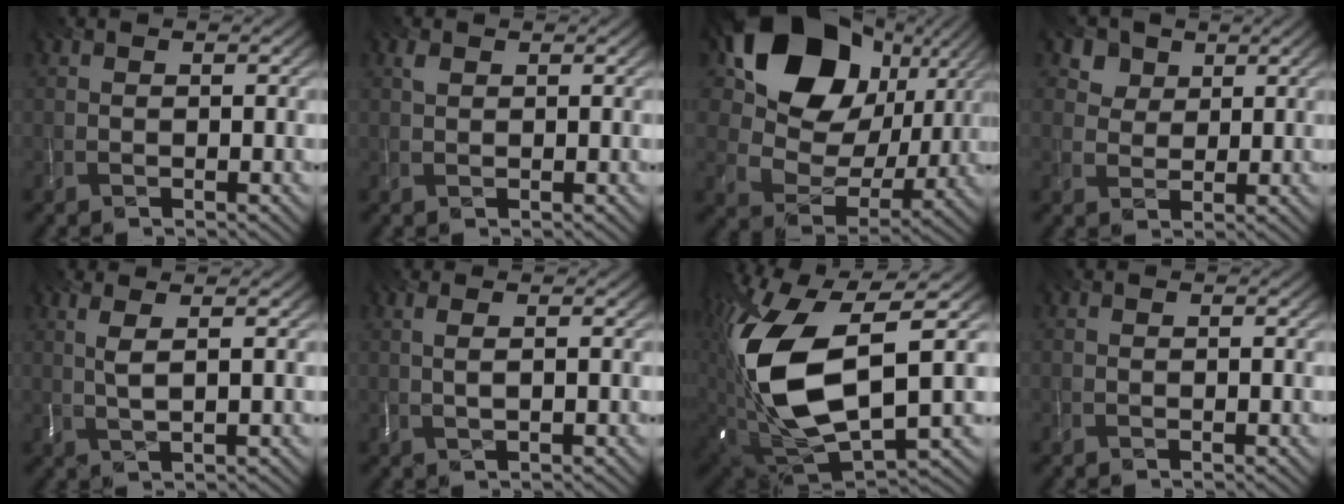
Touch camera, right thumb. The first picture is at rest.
{"total": 1.0, "force": [0.6, 0.5, 0.6], "torque": [-0.017, 0.002, 0.012]}
{"total": 17.9, "force": [8.2, 12.6, 9.6], "torque": [-0.186, 0.016, 0.153]}
{"total": 4.5, "force": [2.7, 3.3, 1.5], "torque": [-0.051, -0.014, 0.062]}
{"total": 3.0, "force": [1.2, 0.5, 2.7], "torque": [-0.056, 0.004, 0.026]}
{"total": 1.8, "force": [0.5, 0.3, 1.7], "torque": [-0.035, 0.006, 0.006]}
{"total": 17.1, "force": [1.6, 8.9, 14.5], "torque": [-0.333, -0.030, 0.034]}
{"total": 0.0}